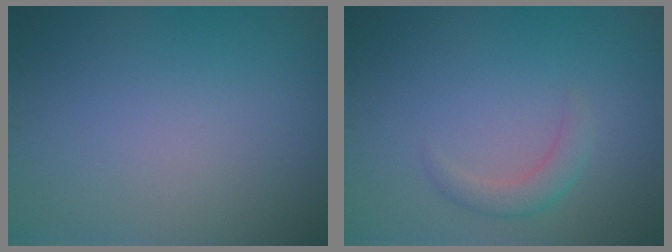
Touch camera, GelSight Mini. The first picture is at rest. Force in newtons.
{"total": 2.0, "press": 1.9, "slide": 0.2}